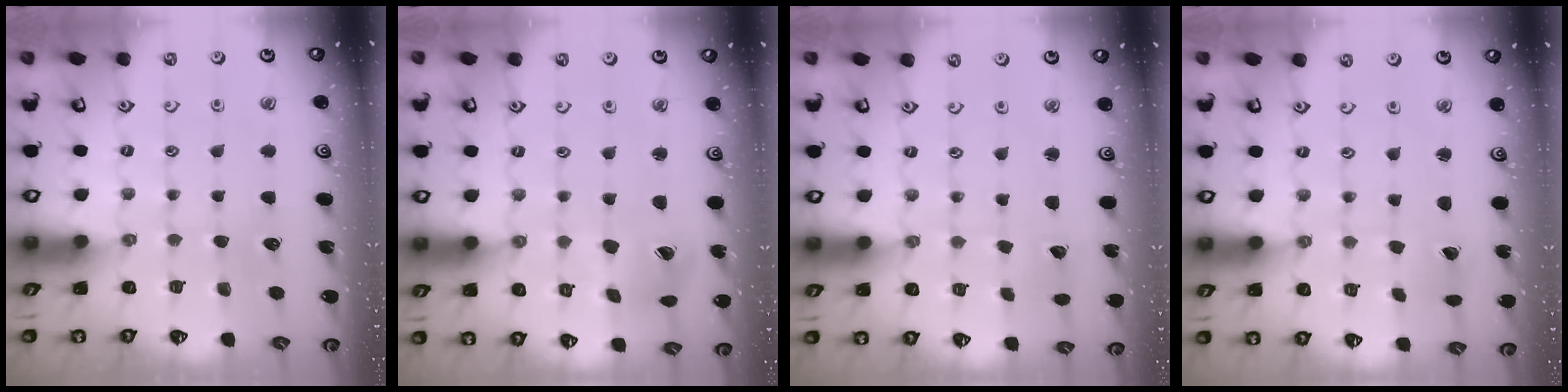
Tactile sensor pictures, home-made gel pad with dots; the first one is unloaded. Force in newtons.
{"total": 5.9, "press": 5.8, "slide": 0.7}
{"total": 2.2, "press": 2.2, "slide": 0.2}
{"total": 1.8, "press": 1.7, "slide": 0.1}